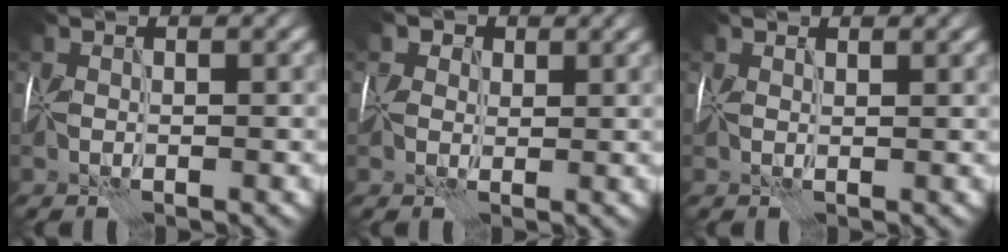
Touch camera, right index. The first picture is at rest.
{"total": 2.6, "force": [1.4, 2.0, 0.9], "torque": [-0.017, -0.002, 0.016]}
{"total": 1.2, "force": [0.8, 0.5, 0.6], "torque": [-0.013, 0.000, 0.017]}